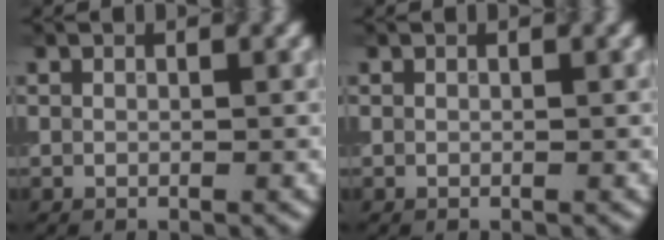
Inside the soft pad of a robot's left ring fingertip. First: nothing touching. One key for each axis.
{"total": 0.0}